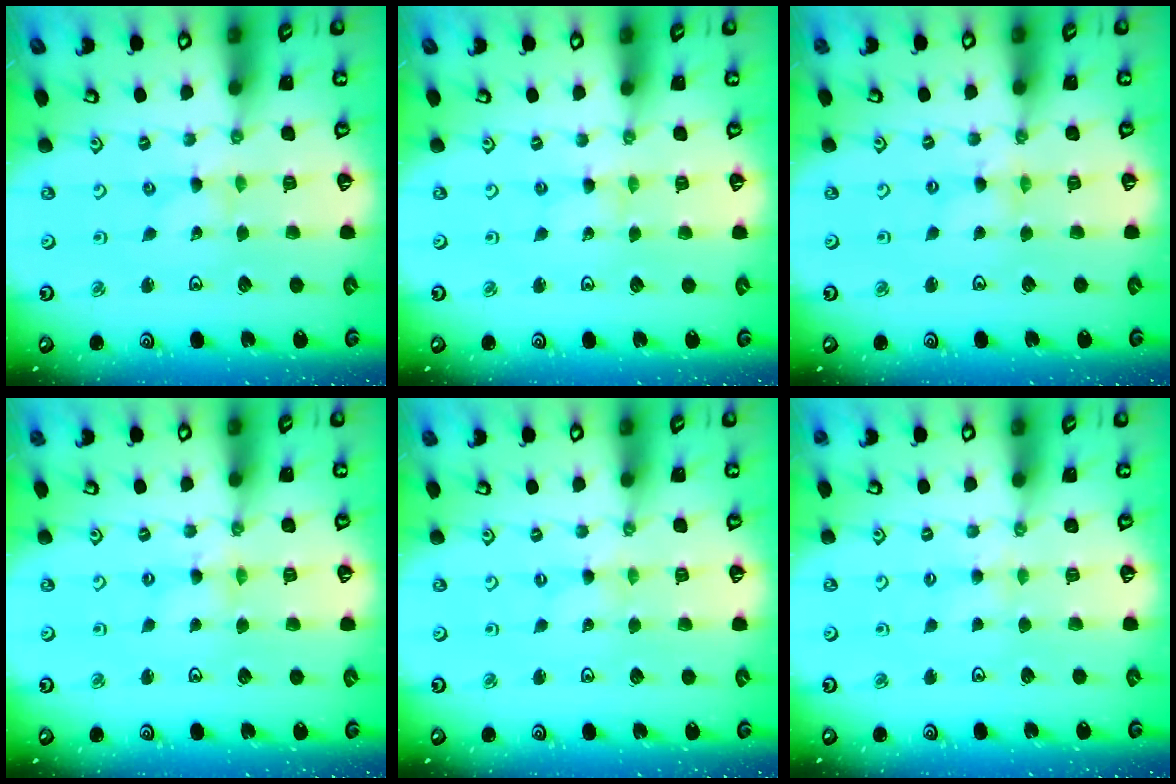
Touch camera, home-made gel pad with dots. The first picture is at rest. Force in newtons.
{"total": 1.6, "press": 1.6, "slide": 0.2}
{"total": 1.3, "press": 1.3, "slide": 0.2}
{"total": 1.3, "press": 1.3, "slide": 0.2}
{"total": 0.0}
{"total": 3.0, "press": 3.0, "slide": 0.4}